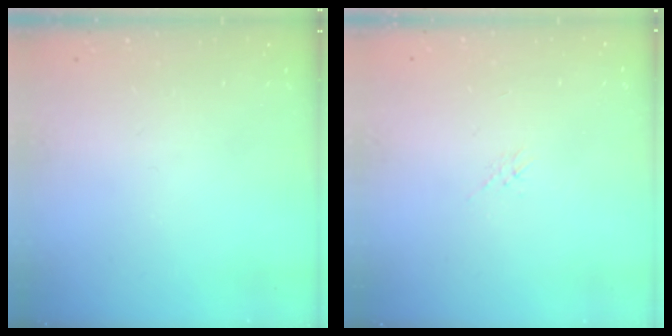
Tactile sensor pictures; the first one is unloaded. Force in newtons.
{"total": 1.7, "press": 1.6, "slide": 0.4}